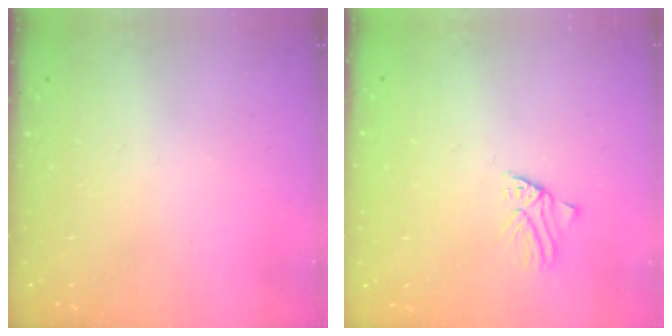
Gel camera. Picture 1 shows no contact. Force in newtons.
{"total": 1.1, "press": 1.1, "slide": 0.1}